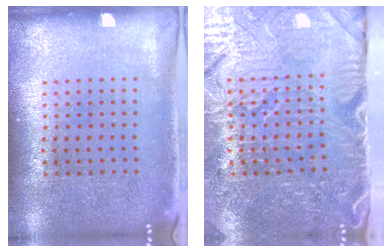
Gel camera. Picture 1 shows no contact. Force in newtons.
{"total": 5.1, "press": 4.3, "slide": 2.7}